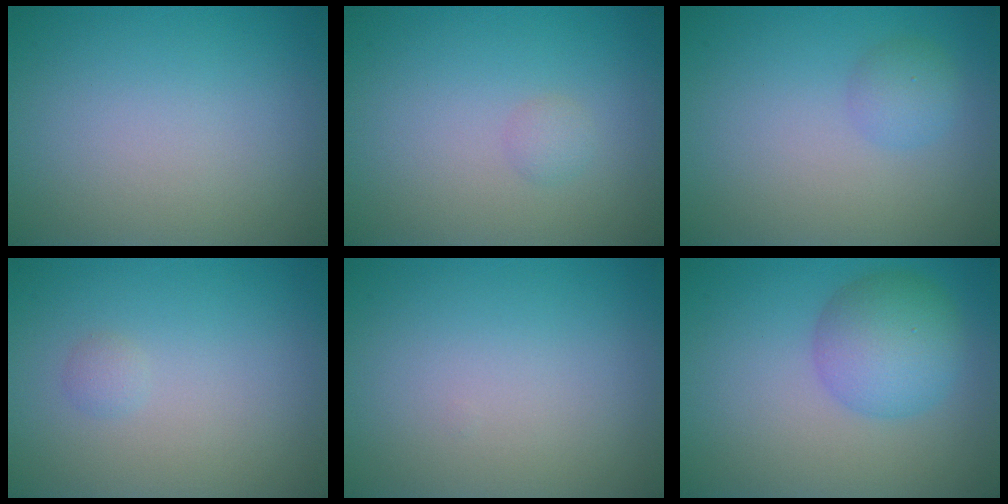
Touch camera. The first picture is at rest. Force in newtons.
{"total": 0.8, "press": 0.8, "slide": 0.1}
{"total": 1.6, "press": 1.6, "slide": 0.1}
{"total": 0.7, "press": 0.7, "slide": 0.0}
{"total": 0.0}
{"total": 4.9, "press": 4.9, "slide": 0.1}